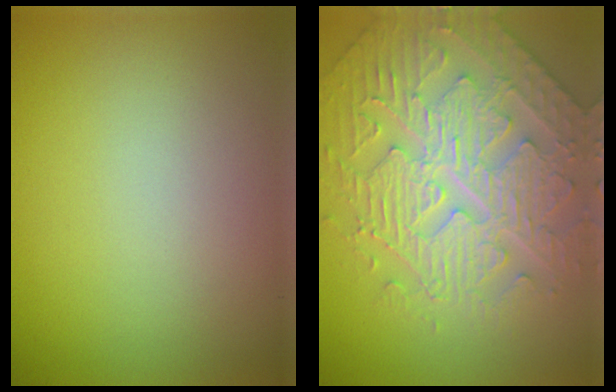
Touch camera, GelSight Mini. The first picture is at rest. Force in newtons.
{"total": 5.5, "press": 5.2, "slide": 1.8}